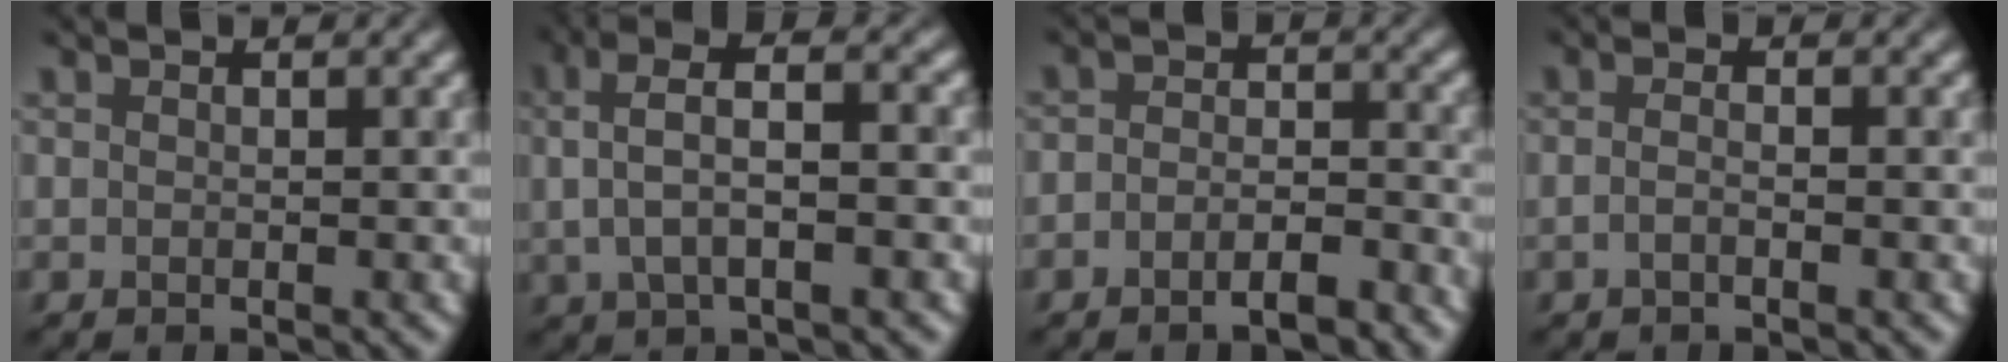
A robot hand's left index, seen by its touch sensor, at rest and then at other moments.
{"total": 5.1, "force": [1.0, 1.9, 4.7], "torque": [-0.085, 0.013, 0.013]}
{"total": 3.3, "force": [-2.1, 1.5, 2.0], "torque": [-0.028, 0.007, -0.036]}
{"total": 1.3, "force": [-0.5, 0.4, 1.2], "torque": [-0.023, 0.000, -0.013]}